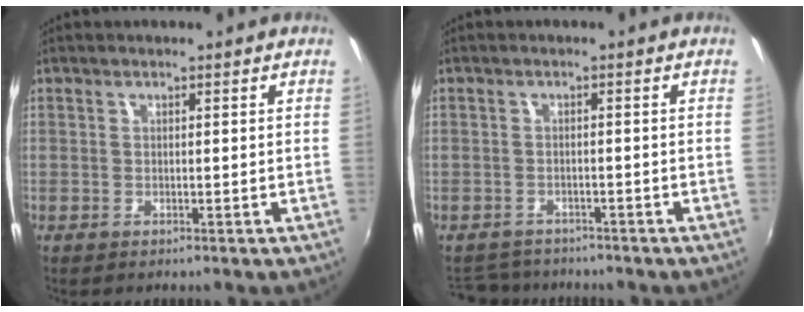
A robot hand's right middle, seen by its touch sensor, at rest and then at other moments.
{"total": 6.1, "force": [-5.5, 2.4, 1.1], "torque": [-0.038, -0.003, -0.086]}